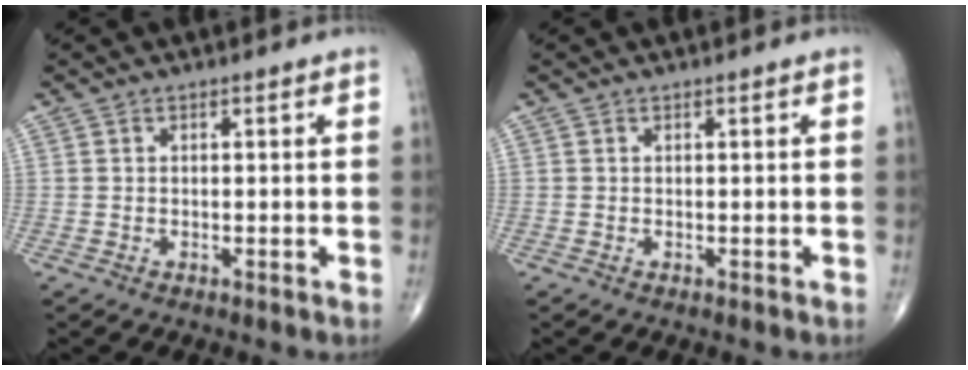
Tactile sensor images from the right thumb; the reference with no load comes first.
{"total": 0.0}